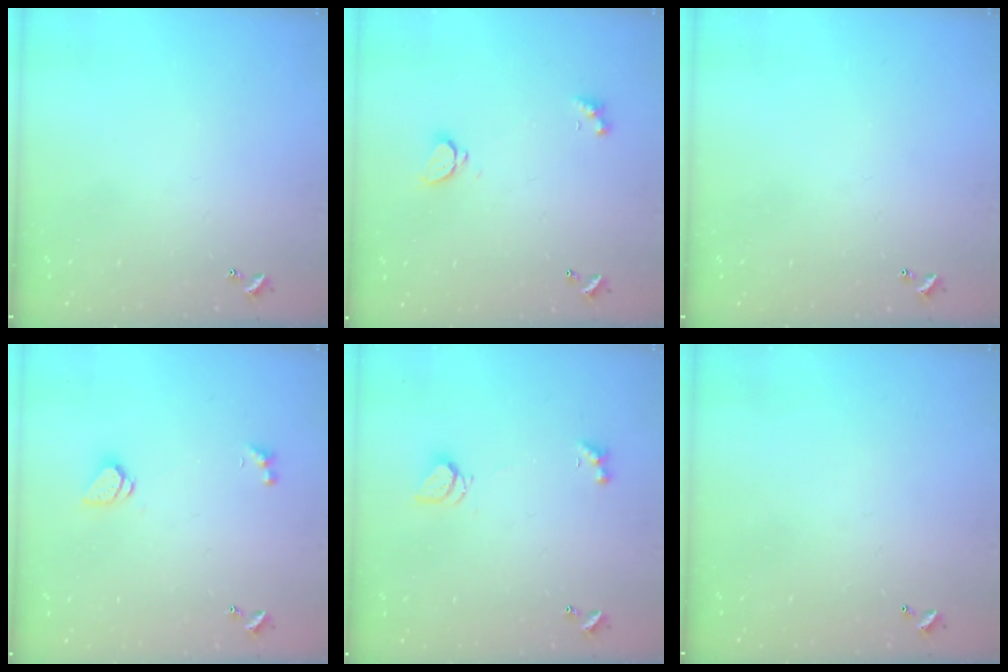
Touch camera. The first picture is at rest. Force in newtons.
{"total": 1.7, "press": 1.7, "slide": 0.3}
{"total": 0.0}
{"total": 1.5, "press": 1.4, "slide": 0.5}
{"total": 2.5, "press": 2.5, "slide": 0.6}
{"total": 2.8, "press": 2.8, "slide": 0.1}